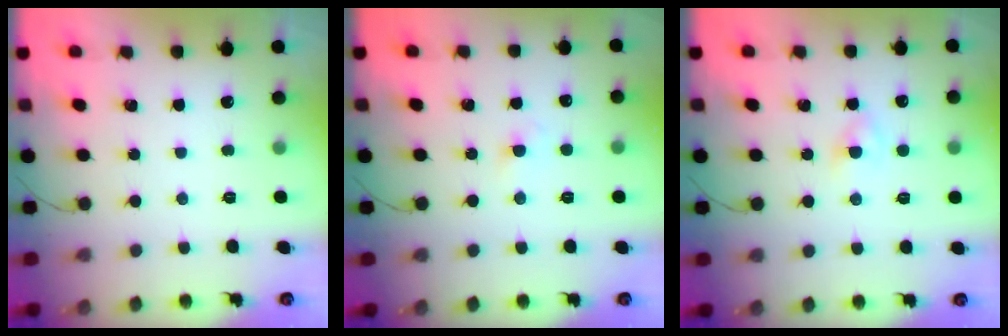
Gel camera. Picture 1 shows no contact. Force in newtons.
{"total": 1.8, "press": 1.6, "slide": 0.7}
{"total": 1.9, "press": 1.7, "slide": 0.8}